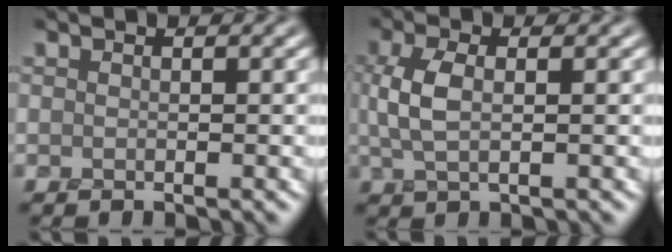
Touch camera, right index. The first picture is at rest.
{"total": 2.5, "force": [0.3, 1.0, 2.3], "torque": [-0.058, 0.000, 0.007]}